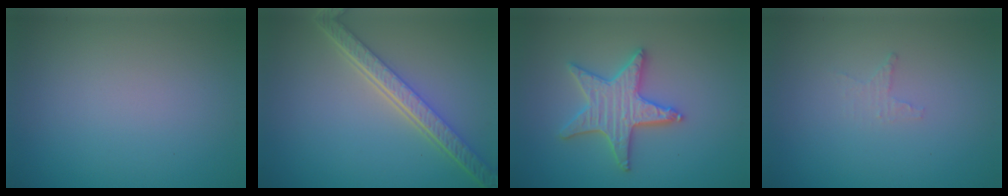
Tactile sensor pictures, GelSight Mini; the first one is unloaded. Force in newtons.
{"total": 5.4, "press": 4.1, "slide": 3.4}
{"total": 4.2, "press": 4.1, "slide": 0.8}
{"total": 0.9, "press": 0.8, "slide": 0.3}